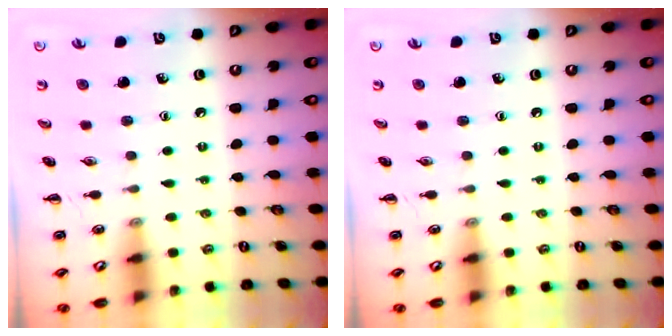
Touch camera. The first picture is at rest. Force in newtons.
{"total": 0.0}